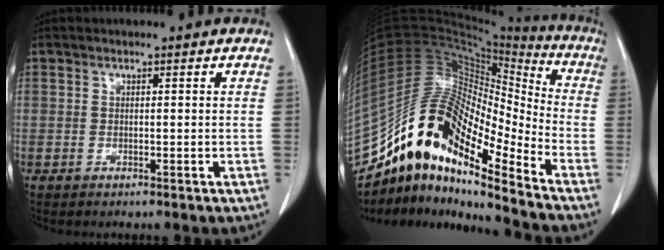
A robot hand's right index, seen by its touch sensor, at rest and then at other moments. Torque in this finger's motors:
{"motor_torque": [1.04, -1.10, 1.05, 0.21]}